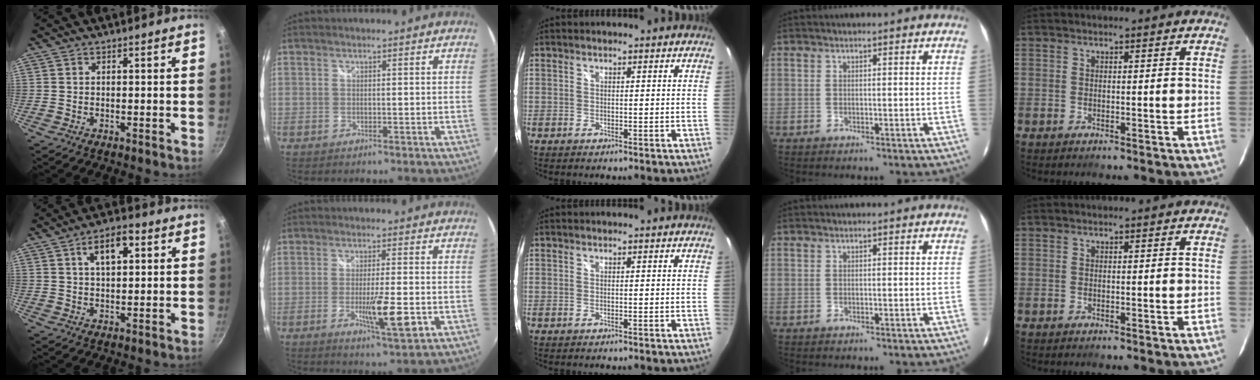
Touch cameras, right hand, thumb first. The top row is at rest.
{"thumb": {"total": 7.3, "force": [2.6, 3.7, 5.8], "torque": [-0.074, 0.008, 0.041]}, "index": {"total": 8.0, "force": [-2.4, 0.8, 7.6], "torque": [-0.131, -0.019, -0.038]}}